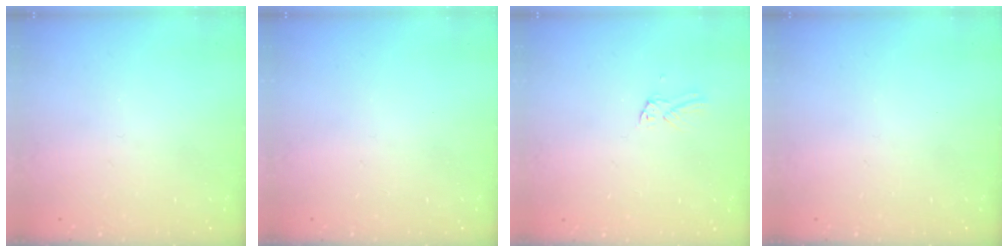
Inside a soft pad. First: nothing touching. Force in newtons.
{"total": 0.0}
{"total": 1.5, "press": 1.5, "slide": 0.1}
{"total": 0.0}